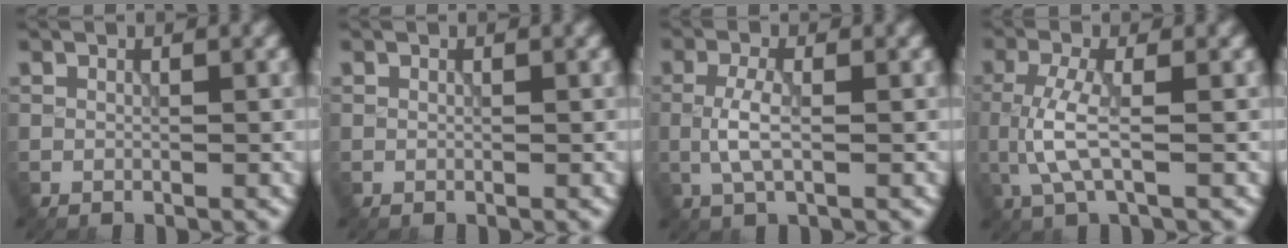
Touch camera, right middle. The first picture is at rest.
{"total": 0.0}
{"total": 2.8, "force": [-0.5, 1.0, 2.6], "torque": [-0.060, 0.002, -0.013]}
{"total": 3.7, "force": [-0.6, 1.0, 3.5], "torque": [-0.086, -0.001, -0.015]}